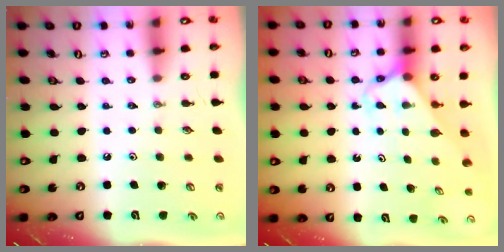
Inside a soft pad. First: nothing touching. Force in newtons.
{"total": 2.5, "press": 2.5, "slide": 0.2}